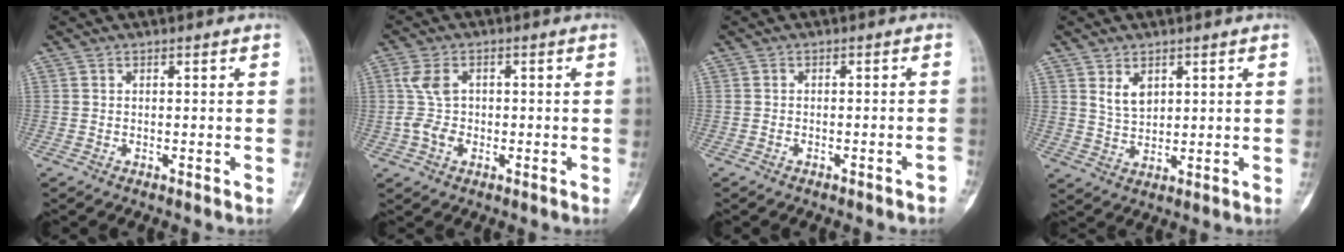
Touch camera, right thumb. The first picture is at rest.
{"total": 5.6, "force": [-0.2, 4.1, 3.7], "torque": [-0.068, 0.008, -0.006]}
{"total": 1.6, "force": [-1.2, 0.2, 1.1], "torque": [-0.015, 0.014, -0.016]}
{"total": 4.5, "force": [2.2, 2.8, 2.8], "torque": [-0.038, -0.016, 0.049]}